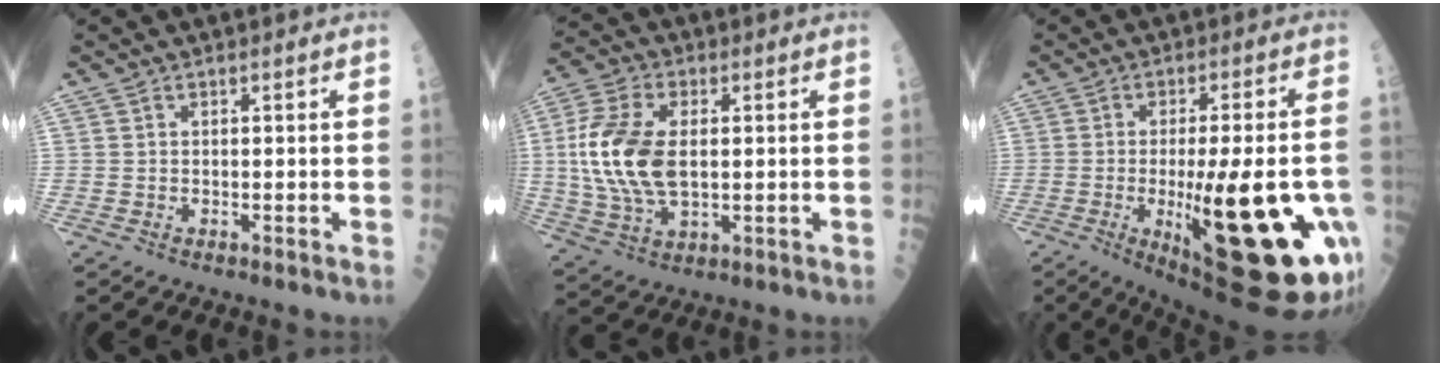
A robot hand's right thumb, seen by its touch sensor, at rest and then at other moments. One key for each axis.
{"total": 15.5, "fx": 1.1, "fy": 8.4, "fz": 13.0, "tx": -0.276, "ty": 0.000, "tz": 0.019}
{"total": 28.2, "fx": -6.3, "fy": 7.5, "fz": 26.4, "tx": -0.328, "ty": -0.023, "tz": -0.071}